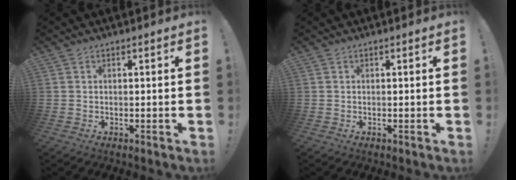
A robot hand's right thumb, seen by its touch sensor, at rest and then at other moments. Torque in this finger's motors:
{"motor_torque": [0.00, 0.00, 0.00, 0.00, 0.00]}